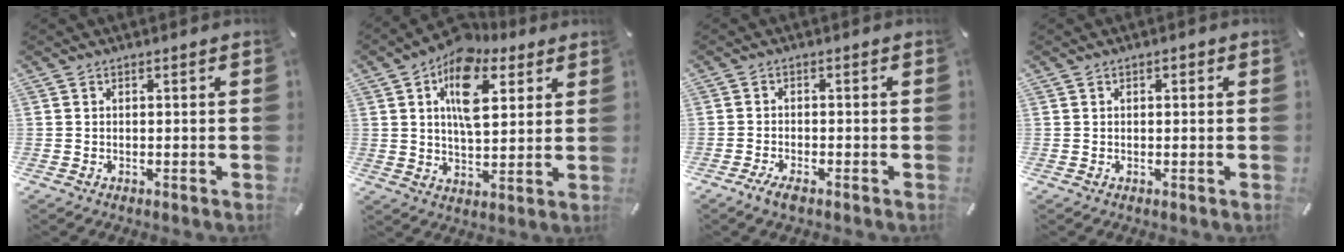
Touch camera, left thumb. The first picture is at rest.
{"total": 14.2, "force": [6.2, 8.2, 9.8], "torque": [-0.156, -0.016, 0.107]}
{"total": 2.7, "force": [-1.9, 0.6, 1.8], "torque": [-0.042, 0.001, -0.039]}
{"total": 0.9, "force": [0.2, 0.6, 0.5], "torque": [-0.010, 0.007, 0.001]}